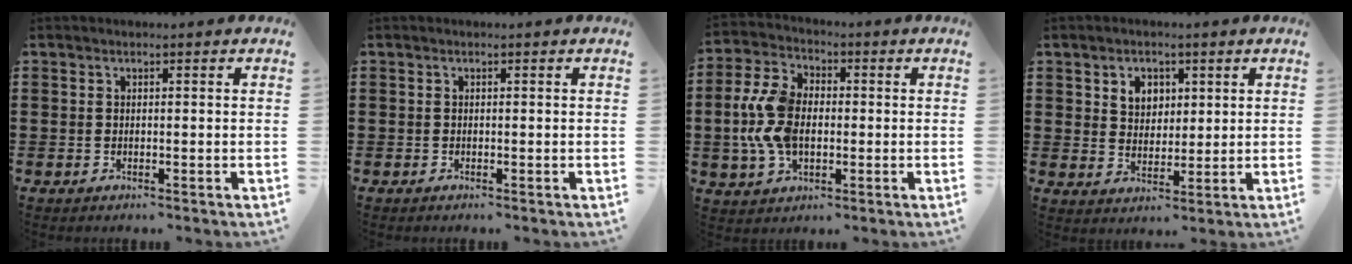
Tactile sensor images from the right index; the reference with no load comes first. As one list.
[{"total": 0.0}, {"total": 9.4, "force": [-0.6, 6.3, 7.0], "torque": [-0.179, 0.004, -0.019]}, {"total": 4.0, "force": [1.8, 3.2, 1.4], "torque": [-0.041, 0.013, 0.031]}]